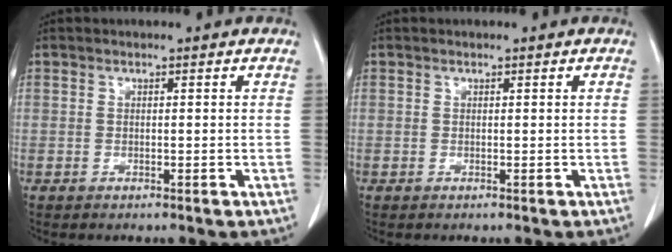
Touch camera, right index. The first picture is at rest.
{"total": 0.0}